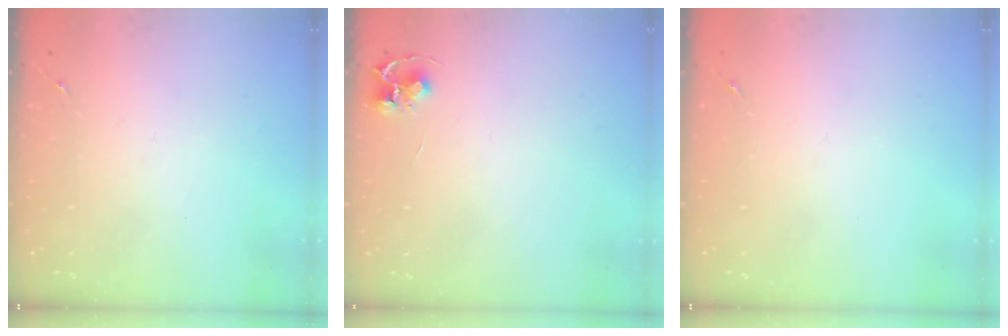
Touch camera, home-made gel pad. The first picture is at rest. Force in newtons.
{"total": 4.7, "press": 4.7, "slide": 0.4}
{"total": 0.0}